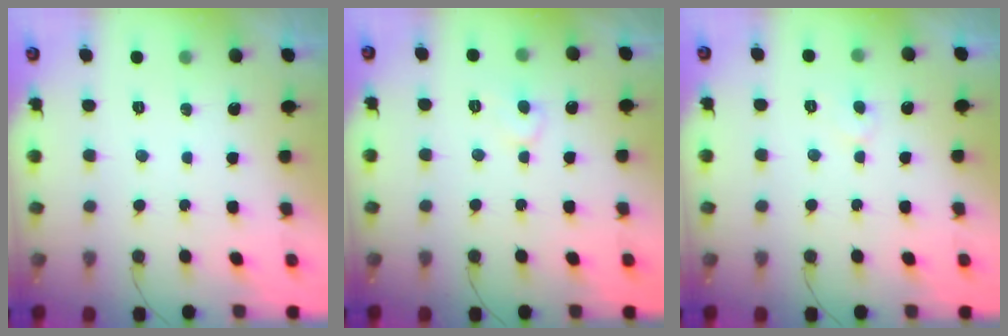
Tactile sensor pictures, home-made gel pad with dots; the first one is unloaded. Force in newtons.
{"total": 5.8, "press": 5.8, "slide": 0.5}
{"total": 4.7, "press": 4.6, "slide": 0.4}